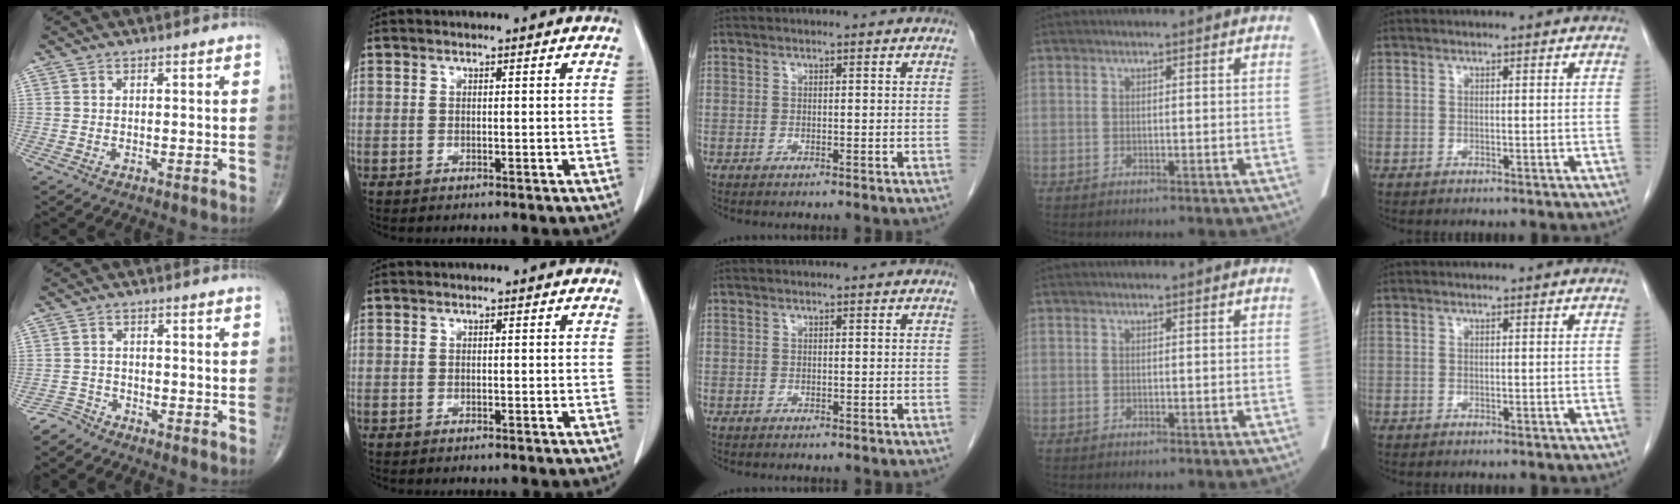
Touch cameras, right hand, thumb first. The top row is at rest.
{"thumb": {"total": 2.6, "force": [-2.5, 0.6, -0.6], "torque": [0.016, -0.004, -0.055]}}